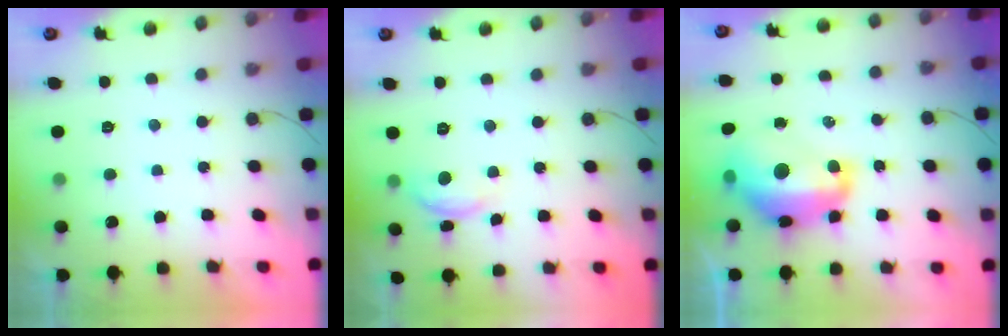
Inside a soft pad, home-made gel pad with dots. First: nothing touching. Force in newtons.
{"total": 8.5, "press": 8.5, "slide": 0.6}
{"total": 15.9, "press": 15.9, "slide": 1.3}